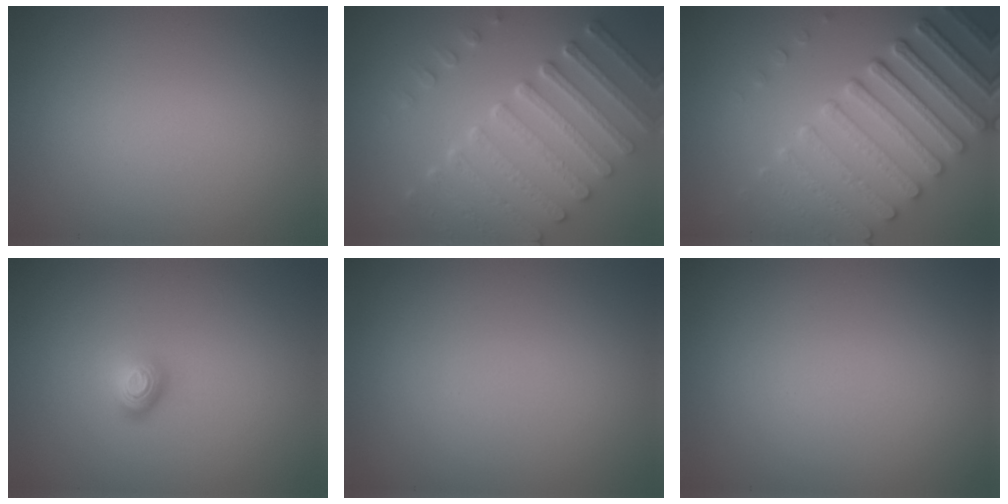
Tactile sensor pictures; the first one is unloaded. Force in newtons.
{"total": 7.0, "press": 5.2, "slide": 4.7}
{"total": 6.8, "press": 5.4, "slide": 4.0}
{"total": 1.9, "press": 1.3, "slide": 1.4}
{"total": 0.0}
{"total": 0.0}